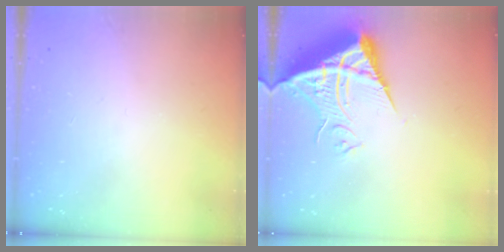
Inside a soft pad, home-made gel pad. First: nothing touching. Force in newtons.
{"total": 11.0, "press": 10.9, "slide": 1.2}